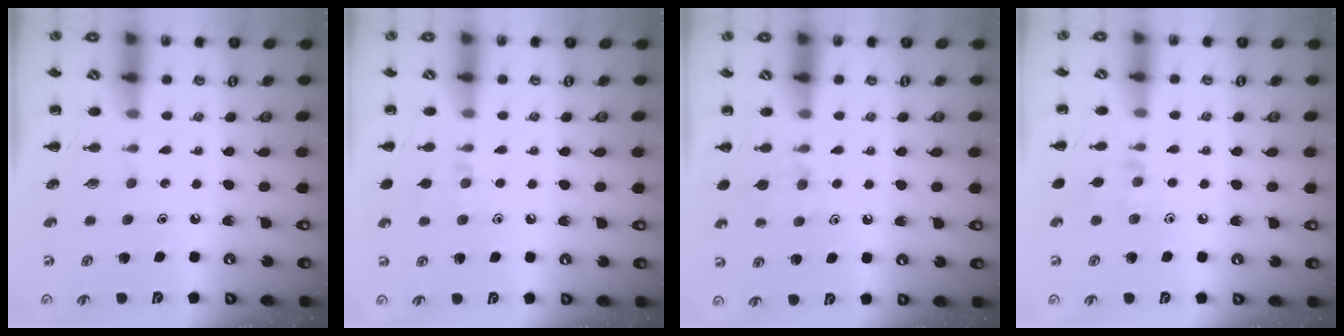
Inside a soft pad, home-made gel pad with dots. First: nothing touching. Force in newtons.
{"total": 5.2, "press": 4.8, "slide": 1.9}
{"total": 7.9, "press": 7.6, "slide": 2.1}
{"total": 7.3, "press": 7.0, "slide": 1.8}